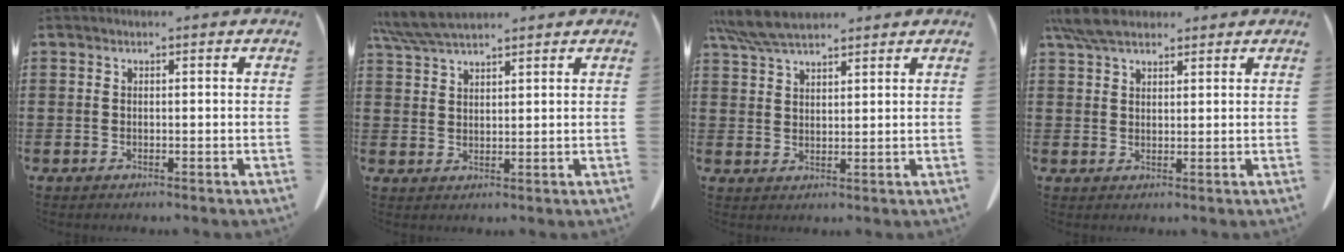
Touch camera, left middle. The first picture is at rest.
{"total": 5.6, "force": [4.9, 0.9, 2.7], "torque": [-0.065, -0.007, 0.093]}
{"total": 6.5, "force": [5.5, 1.5, 3.1], "torque": [-0.076, -0.006, 0.105]}
{"total": 6.0, "force": [4.9, 2.1, 2.8], "torque": [-0.068, -0.001, 0.093]}